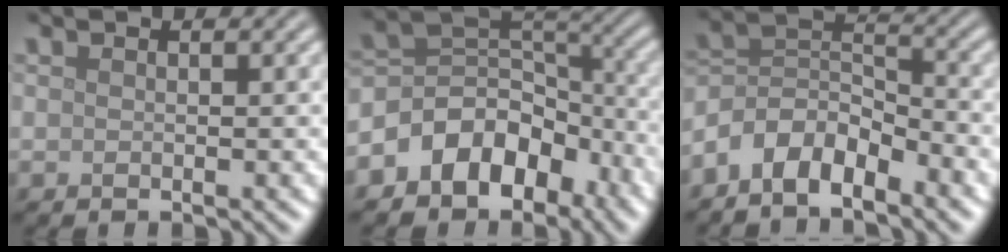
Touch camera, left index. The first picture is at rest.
{"total": 7.4, "force": [-4.1, 5.2, 3.3], "torque": [-0.035, 0.009, -0.088]}
{"total": 5.7, "force": [-4.1, 2.5, 3.0], "torque": [-0.053, 0.008, -0.088]}